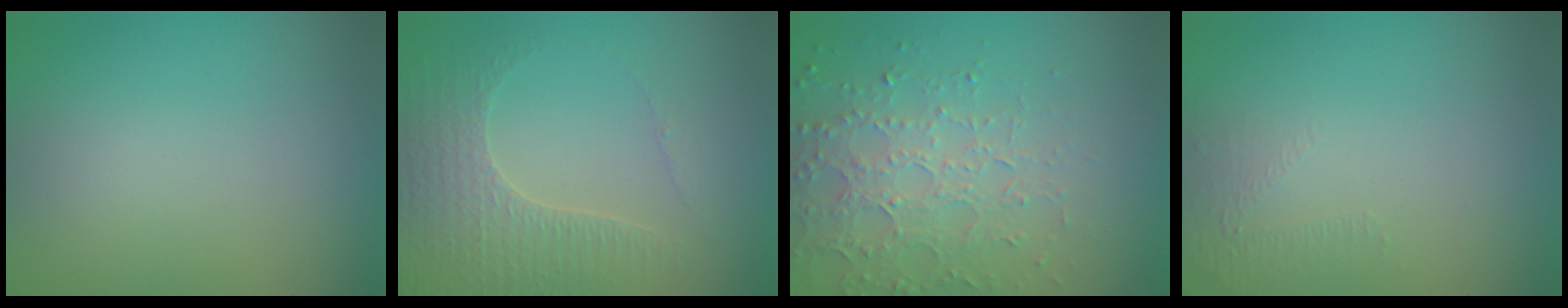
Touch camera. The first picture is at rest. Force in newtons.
{"total": 3.2, "press": 3.1, "slide": 0.8}
{"total": 4.0, "press": 4.0, "slide": 0.3}
{"total": 0.9, "press": 0.4, "slide": 0.8}